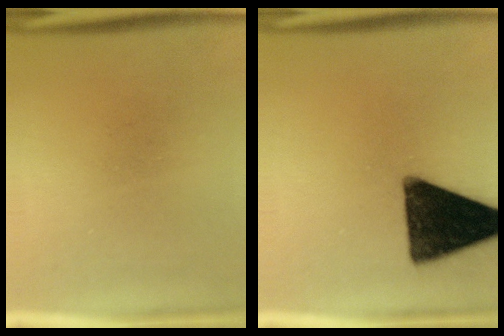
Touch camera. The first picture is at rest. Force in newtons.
{"total": 16.8}